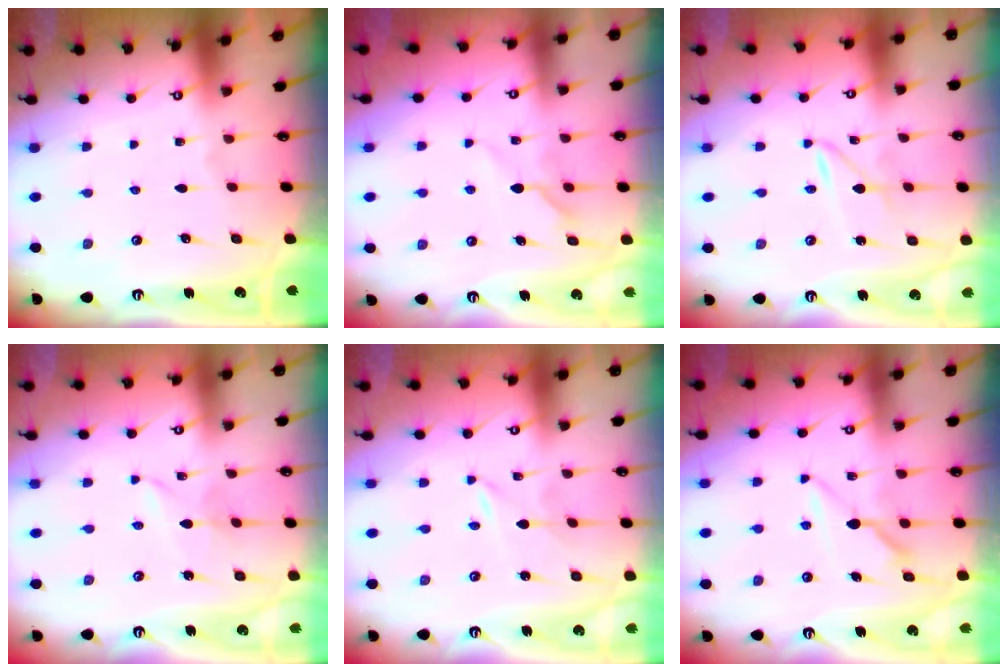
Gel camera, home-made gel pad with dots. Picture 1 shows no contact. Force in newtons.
{"total": 6.6, "press": 6.6, "slide": 0.6}
{"total": 1.9, "press": 1.9, "slide": 0.1}
{"total": 1.9, "press": 1.9, "slide": 0.2}
{"total": 0.0}
{"total": 7.1, "press": 7.1, "slide": 0.3}